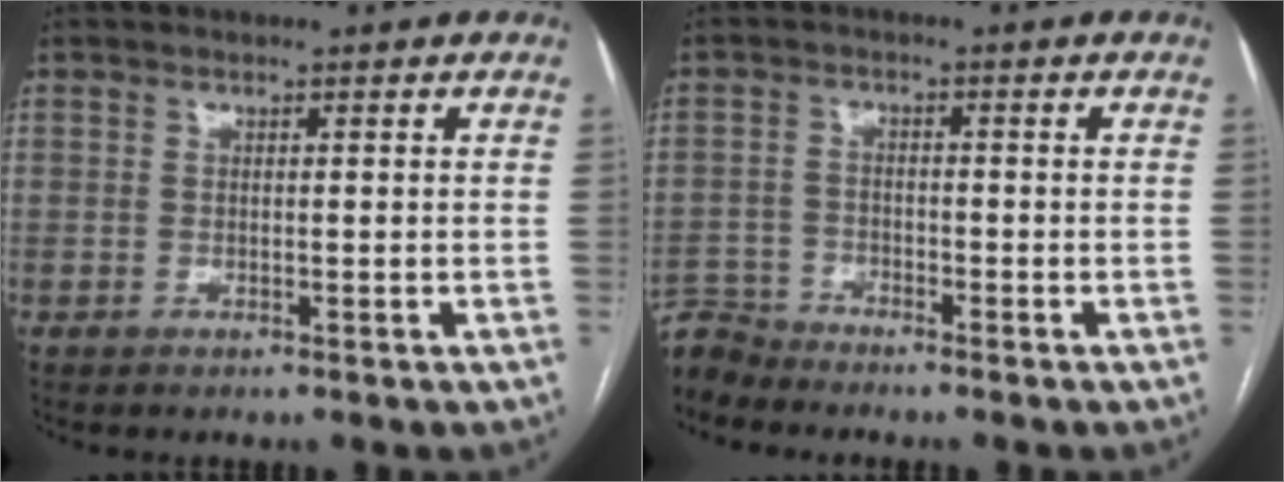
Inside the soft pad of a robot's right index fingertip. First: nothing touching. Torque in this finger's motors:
{"motor_torque": [-1.54, -0.60, -1.05, -0.21]}